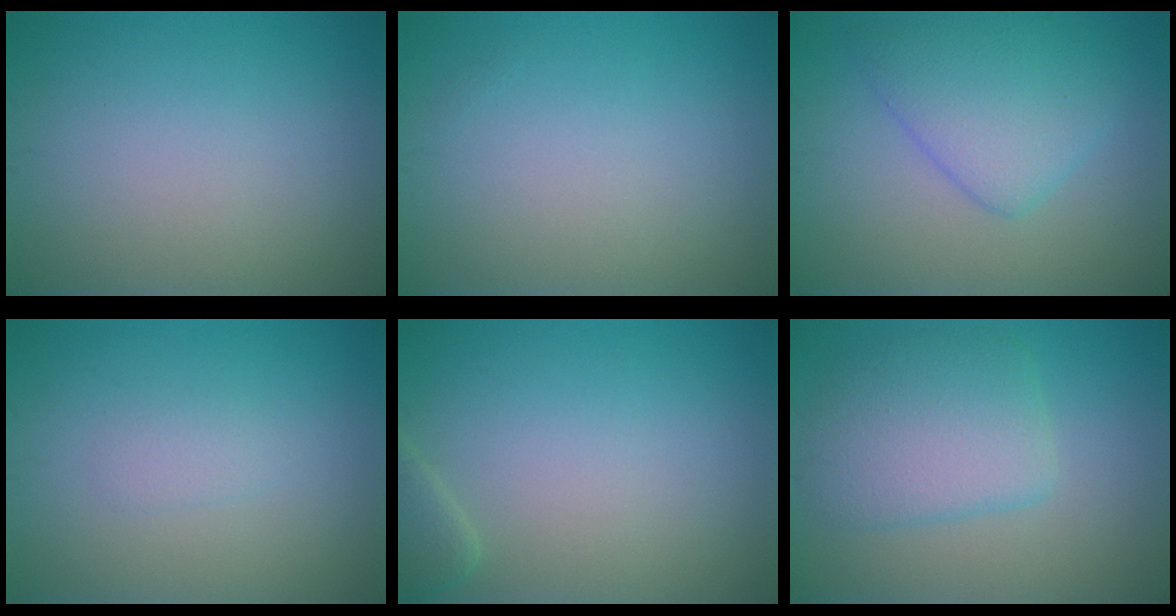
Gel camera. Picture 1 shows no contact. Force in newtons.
{"total": 0.0}
{"total": 5.0, "press": 5.0, "slide": 0.1}
{"total": 1.0, "press": 1.0, "slide": 0.1}
{"total": 1.6, "press": 1.6, "slide": 0.2}
{"total": 5.2, "press": 5.2, "slide": 0.1}